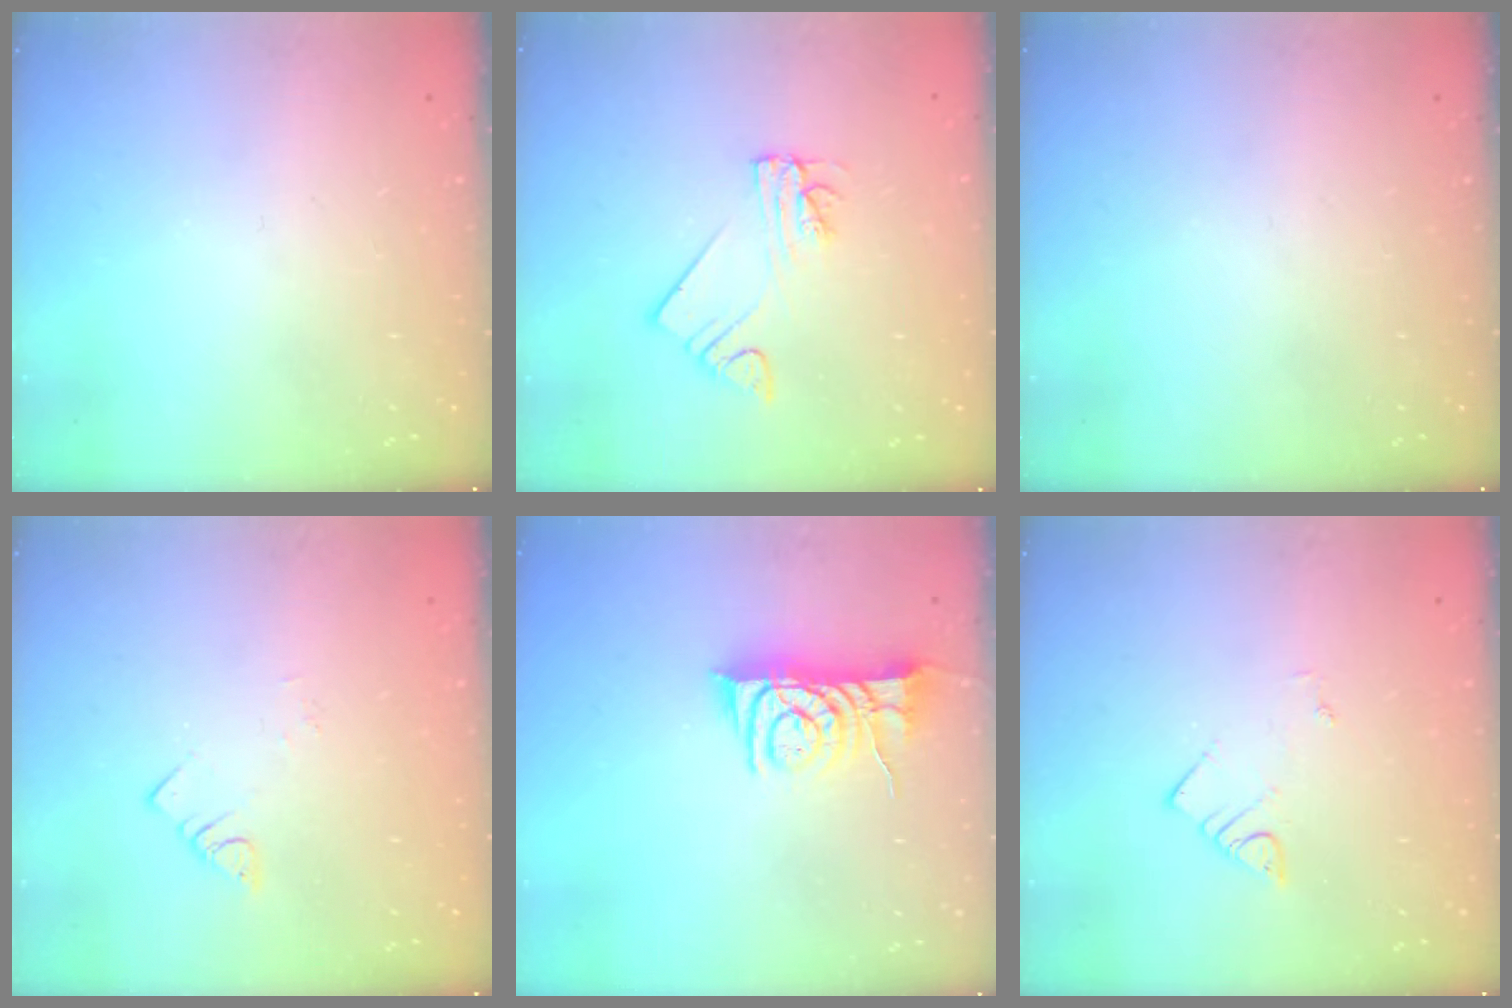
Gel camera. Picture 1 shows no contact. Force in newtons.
{"total": 3.3, "press": 3.3, "slide": 0.3}
{"total": 0.0}
{"total": 2.1, "press": 2.1, "slide": 0.3}
{"total": 8.6, "press": 8.6, "slide": 0.3}
{"total": 2.3, "press": 2.3, "slide": 0.2}